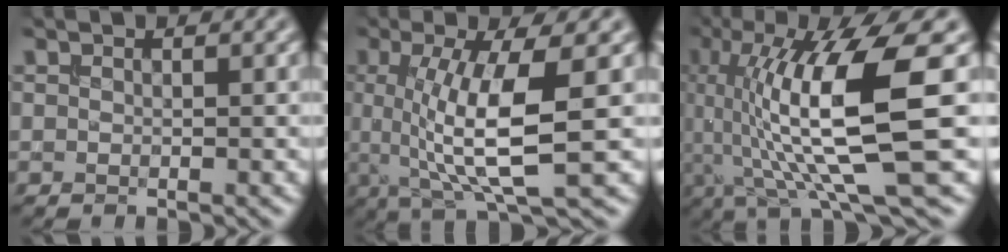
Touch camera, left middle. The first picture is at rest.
{"total": 8.1, "force": [0.3, 2.1, 7.9], "torque": [-0.131, -0.009, 0.009]}
{"total": 12.7, "force": [1.0, 3.0, 12.3], "torque": [-0.211, -0.001, 0.024]}